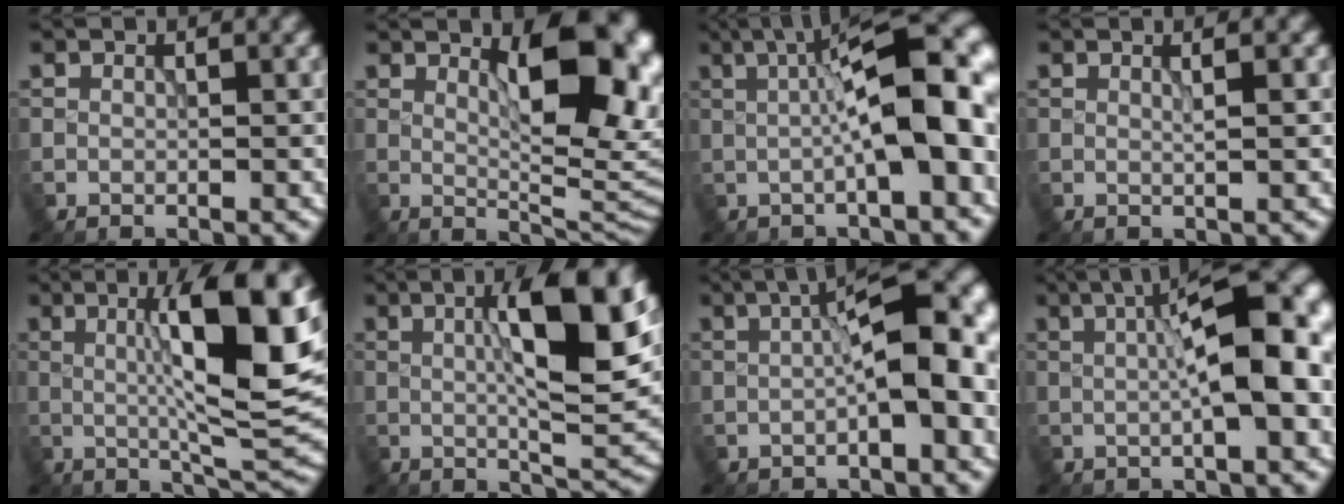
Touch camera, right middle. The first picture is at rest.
{"total": 10.4, "force": [2.8, 3.8, 9.3], "torque": [-0.124, -0.003, 0.046]}
{"total": 9.8, "force": [0.5, 2.4, 9.4], "torque": [-0.124, 0.012, 0.001]}
{"total": 0.9, "force": [0.4, 0.2, 0.8], "torque": [-0.010, 0.002, 0.002]}
{"total": 10.9, "force": [1.8, 1.8, 10.6], "torque": [-0.154, 0.003, 0.032]}
{"total": 9.4, "force": [1.8, 2.2, 9.0], "torque": [-0.132, 0.003, 0.030]}
{"total": 8.9, "force": [0.3, 3.0, 8.4], "torque": [-0.104, 0.015, -0.002]}
{"total": 9.1, "force": [0.8, 2.4, 8.8], "torque": [-0.115, 0.013, 0.006]}